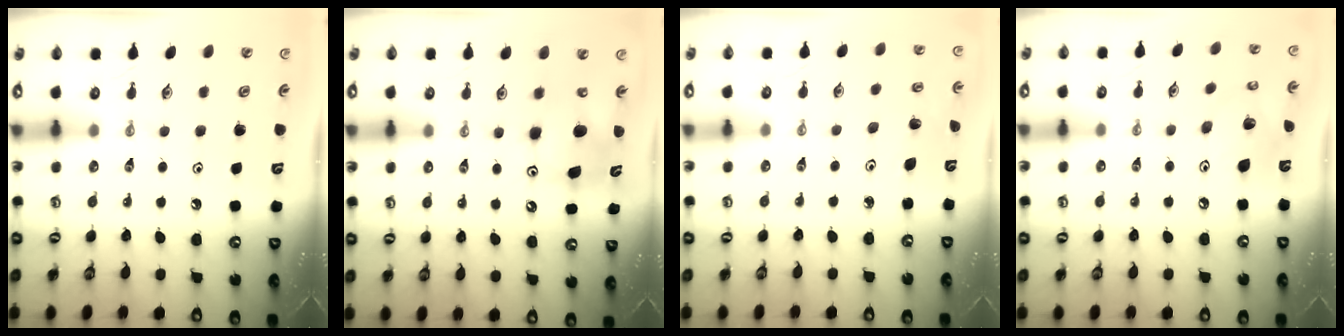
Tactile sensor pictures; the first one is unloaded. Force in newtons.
{"total": 8.4, "press": 8.3, "slide": 1.3}
{"total": 2.6, "press": 2.5, "slide": 0.9}
{"total": 12.2, "press": 12.1, "slide": 2.0}